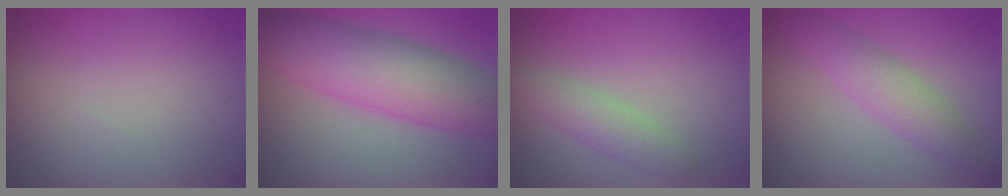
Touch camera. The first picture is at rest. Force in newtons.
{"total": 8.8, "press": 8.8, "slide": 0.2}
{"total": 2.5, "press": 2.5, "slide": 0.2}
{"total": 3.2, "press": 3.2, "slide": 0.0}